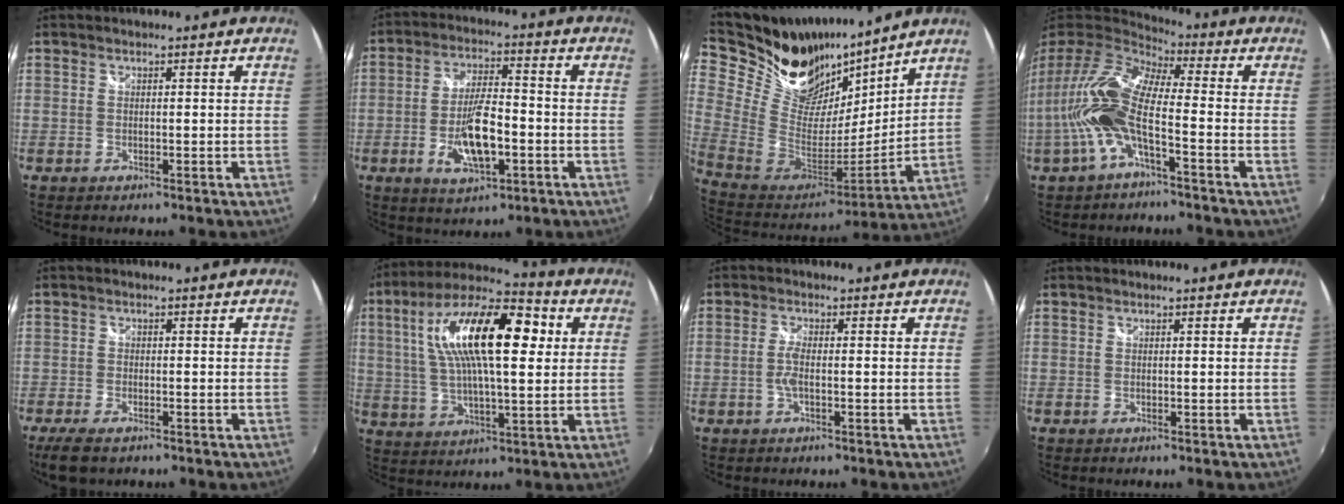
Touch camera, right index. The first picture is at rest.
{"total": 10.3, "force": [-3.2, 3.7, 9.1], "torque": [-0.176, -0.003, -0.053]}
{"total": 24.9, "force": [19.2, 10.9, 11.3], "torque": [-0.259, 0.012, 0.346]}
{"total": 16.4, "force": [-3.7, 5.1, 15.1], "torque": [-0.302, -0.006, -0.079]}
{"total": 5.6, "force": [-4.0, 2.1, 3.3], "torque": [-0.081, -0.019, -0.073]}
{"total": 20.7, "force": [5.3, 7.3, 18.6], "torque": [-0.342, 0.031, 0.081]}
{"total": 2.4, "force": [-0.6, 0.4, 2.2], "torque": [-0.049, 0.000, -0.014]}
{"total": 0.0}